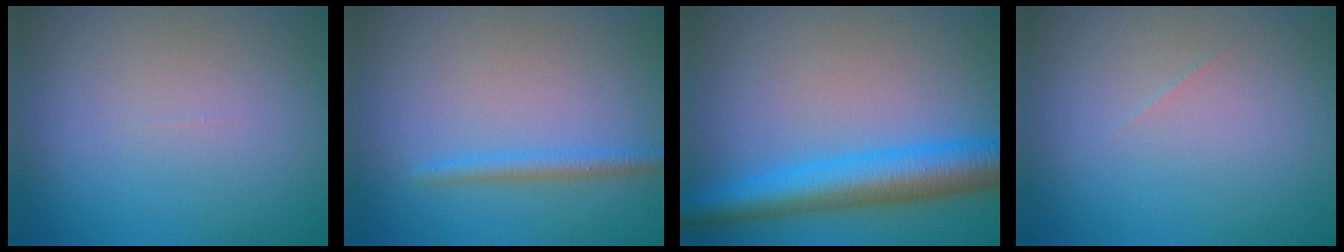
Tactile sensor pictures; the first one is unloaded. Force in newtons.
{"total": 1.7, "press": 1.7, "slide": 0.0}
{"total": 6.8, "press": 6.8, "slide": 0.3}
{"total": 0.0}